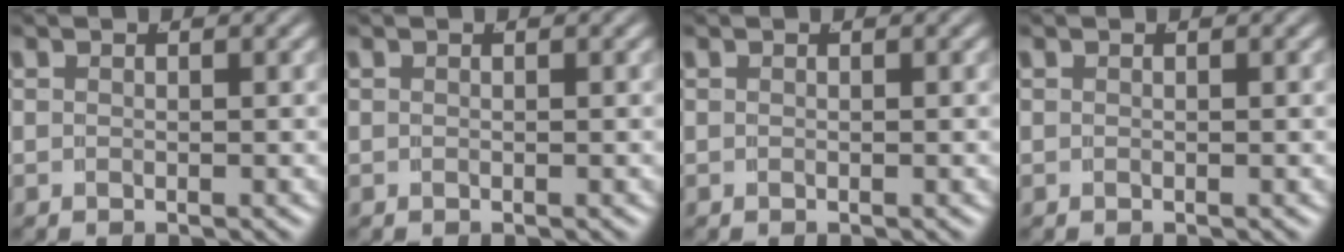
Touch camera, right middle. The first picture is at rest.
{"total": 0.0}
{"total": 0.0}
{"total": 0.0}